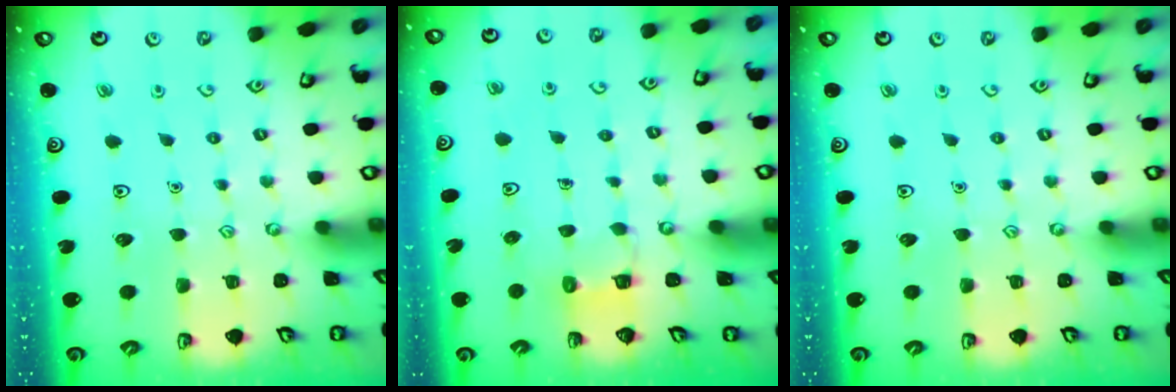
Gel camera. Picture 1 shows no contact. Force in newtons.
{"total": 3.1, "press": 3.1, "slide": 0.3}
{"total": 0.0}